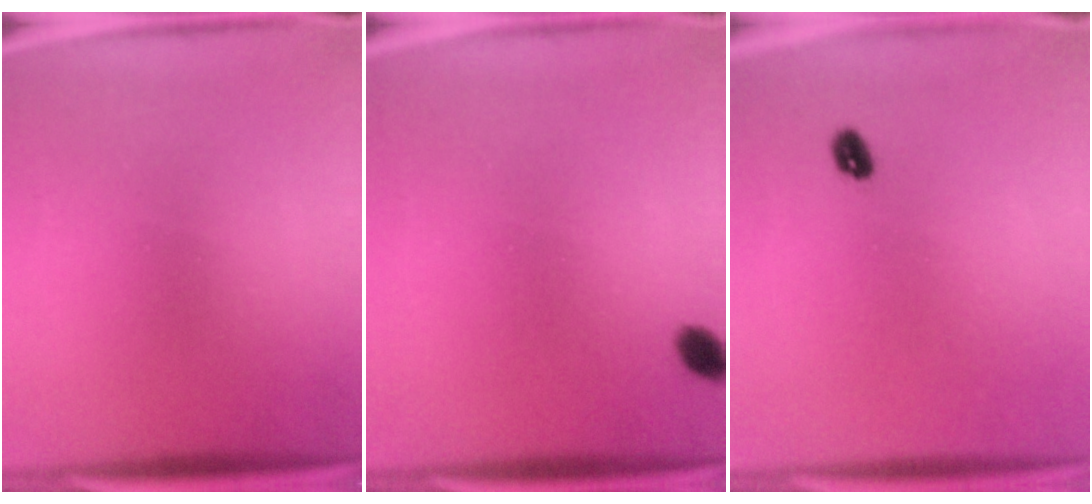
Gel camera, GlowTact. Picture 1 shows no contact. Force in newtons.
{"total": 2.3}
{"total": 1.9}